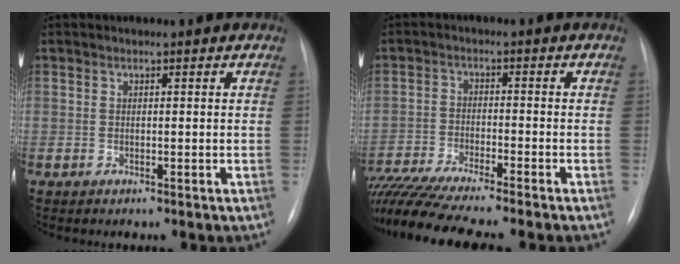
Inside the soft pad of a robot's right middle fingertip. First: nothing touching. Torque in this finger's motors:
{"motor_torque": [1.03, -1.11, 0.31, 0.13]}